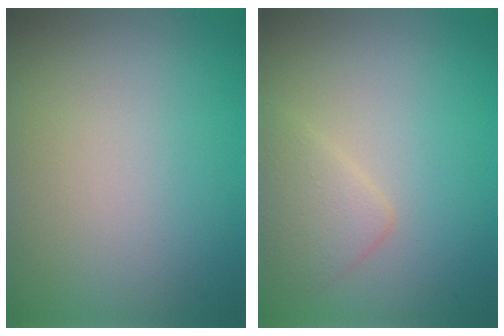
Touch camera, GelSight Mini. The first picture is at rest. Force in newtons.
{"total": 2.2, "press": 2.2, "slide": 0.1}